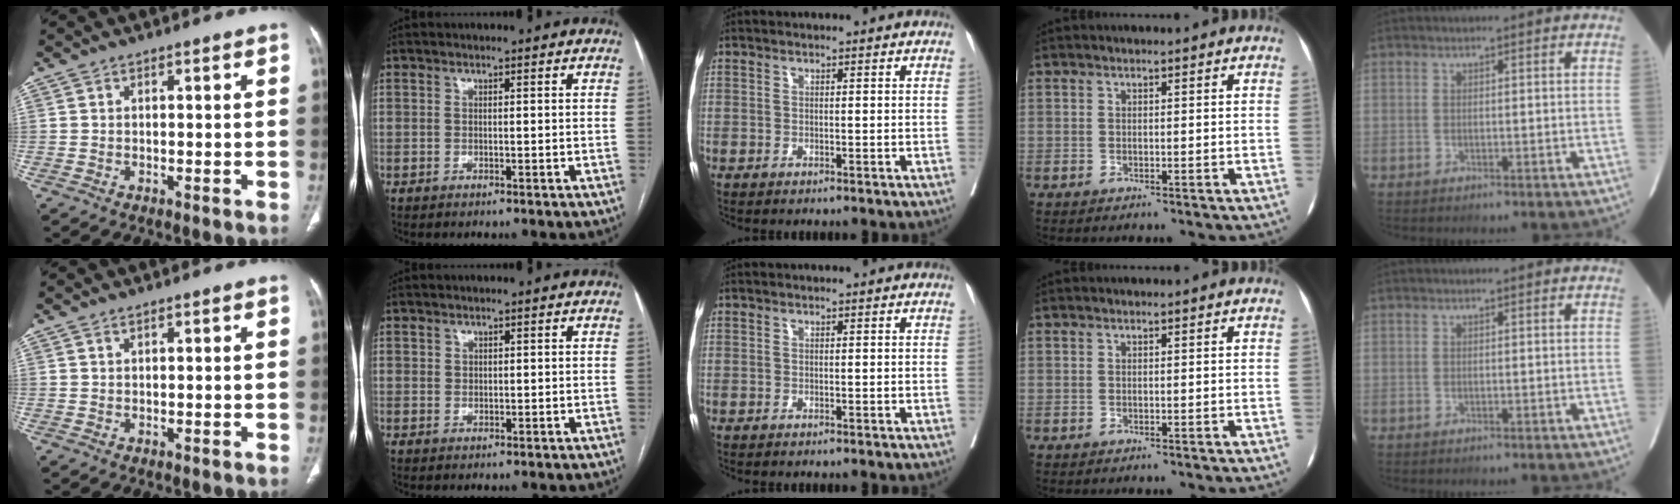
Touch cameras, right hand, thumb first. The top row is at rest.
{"thumb": {"total": 0.5, "force": [0.4, 0.2, 0.3], "torque": [-0.008, -0.001, 0.008]}, "index": {"total": 0.7, "force": [0.4, 0.6, 0.1], "torque": [0.006, -0.001, 0.004]}}